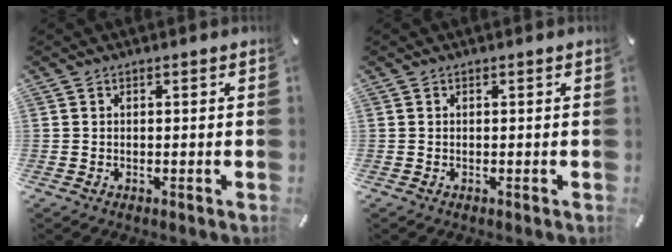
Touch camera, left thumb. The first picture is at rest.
{"total": 0.0}